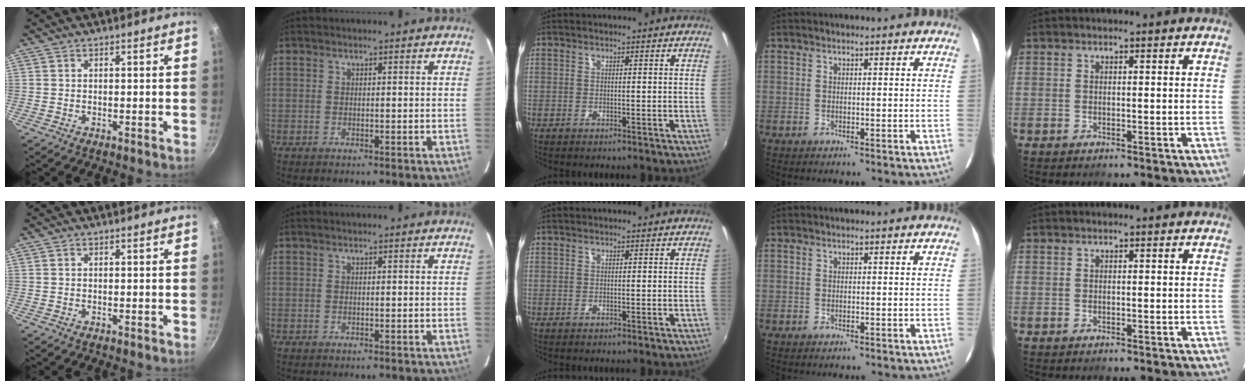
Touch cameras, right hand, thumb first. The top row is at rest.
{}